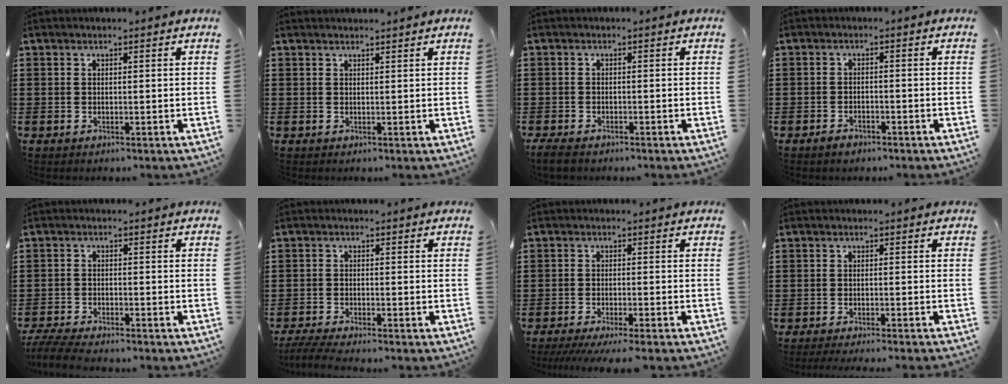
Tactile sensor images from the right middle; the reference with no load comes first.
{"total": 0.8, "force": [0.8, -0.1, 0.1], "torque": [-0.002, -0.003, 0.016]}
{"total": 1.6, "force": [-1.3, 0.5, 0.7], "torque": [-0.021, 0.000, -0.029]}
{"total": 1.5, "force": [-1.3, 0.5, 0.5], "torque": [-0.013, -0.001, -0.027]}
{"total": 4.1, "force": [-3.9, 0.2, 1.3], "torque": [-0.041, -0.010, -0.083]}
{"total": 3.0, "force": [-2.8, 0.0, 1.3], "torque": [-0.035, -0.009, -0.058]}
{"total": 3.1, "force": [-2.7, -0.2, 1.6], "torque": [-0.031, -0.010, -0.053]}
{"total": 1.6, "force": [-1.5, -0.3, 0.6], "torque": [-0.009, -0.001, -0.028]}